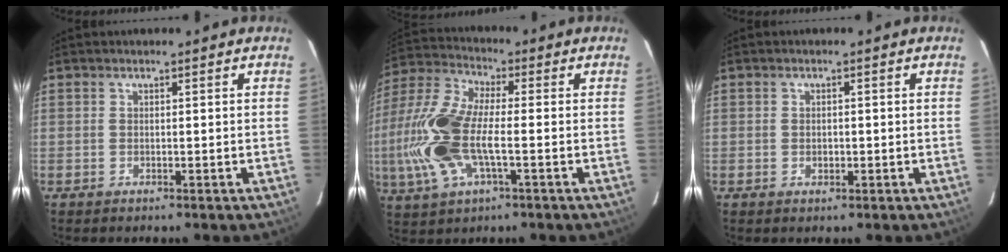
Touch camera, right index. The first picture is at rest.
{"total": 16.5, "force": [-2.9, 6.6, 14.8], "torque": [-0.329, 0.001, -0.064]}
{"total": 1.3, "force": [-0.1, 1.1, 0.5], "torque": [-0.006, 0.003, -0.001]}